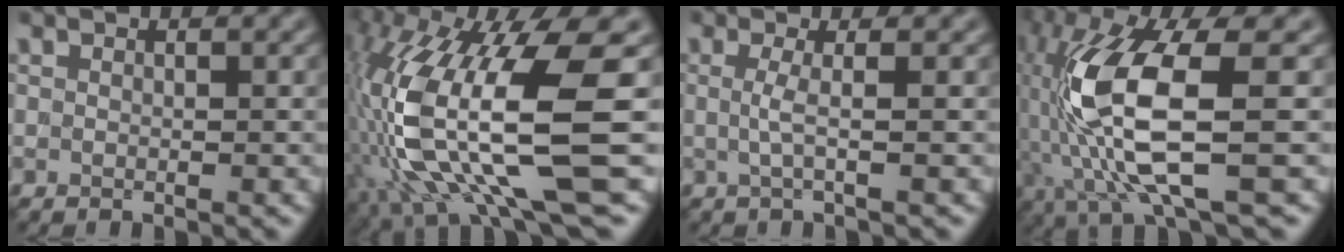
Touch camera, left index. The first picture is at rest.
{"total": 13.9, "force": [-1.1, 3.4, 13.4], "torque": [-0.271, -0.008, -0.011]}
{"total": 1.8, "force": [-0.1, 0.4, 1.8], "torque": [-0.037, -0.004, -0.005]}
{"total": 12.1, "force": [-1.5, 3.7, 11.4], "torque": [-0.248, -0.005, -0.029]}